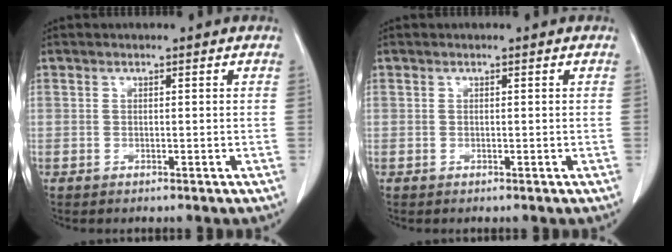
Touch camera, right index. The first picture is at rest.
{"total": 0.0}